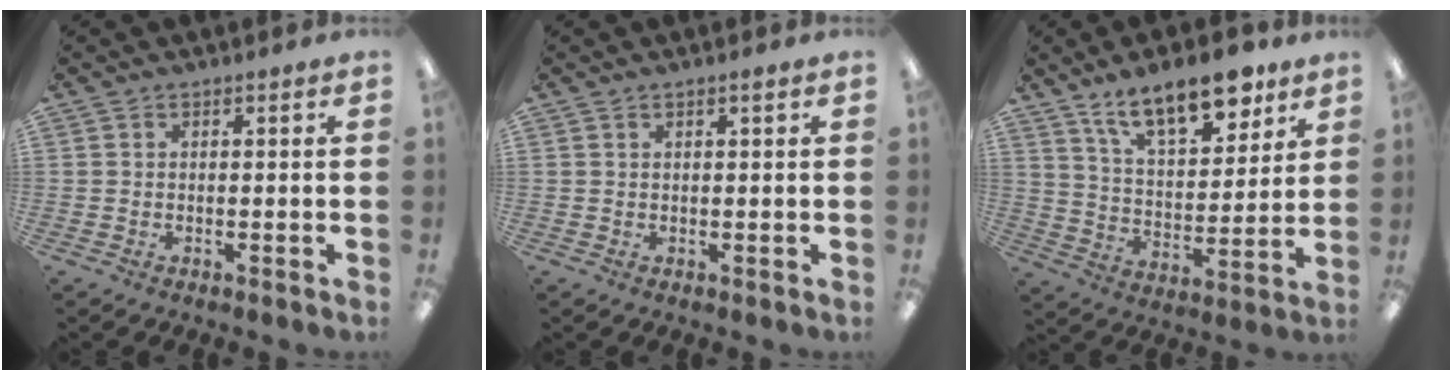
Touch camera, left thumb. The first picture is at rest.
{"total": 1.0, "force": [0.7, 0.2, 0.7], "torque": [-0.014, 0.002, 0.011]}
{"total": 16.4, "force": [11.8, 6.4, 9.3], "torque": [-0.134, -0.064, 0.199]}